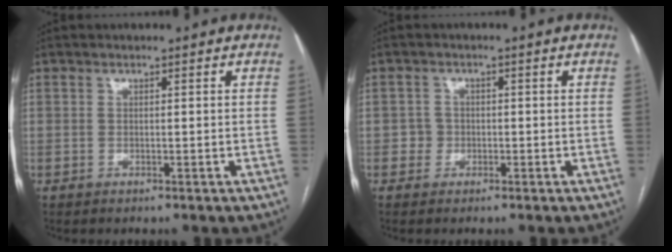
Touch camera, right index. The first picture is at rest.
{"total": 1.7, "force": [-0.7, 1.6, 0.1], "torque": [0.008, 0.010, -0.017]}